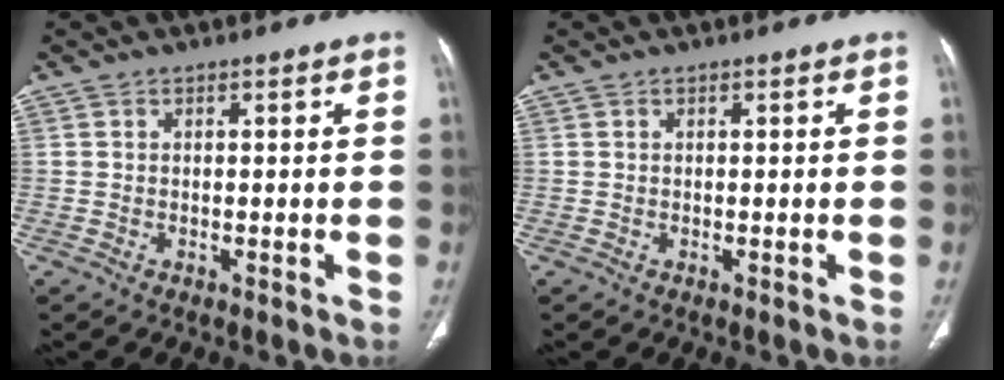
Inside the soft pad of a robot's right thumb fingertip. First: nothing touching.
{"total": 0.0}